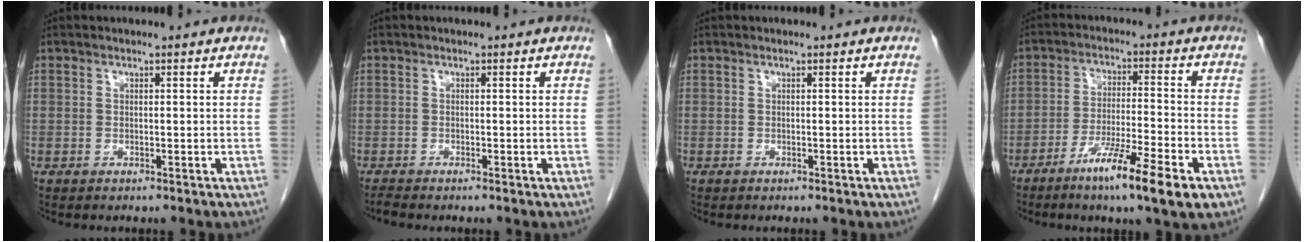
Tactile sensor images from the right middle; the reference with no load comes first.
{"total": 0.6, "force": [-0.5, -0.1, 0.2], "torque": [-0.007, -0.003, -0.011]}
{"total": 0.0}
{"total": 11.3, "force": [-6.4, 0.1, 9.3], "torque": [-0.162, -0.021, -0.108]}